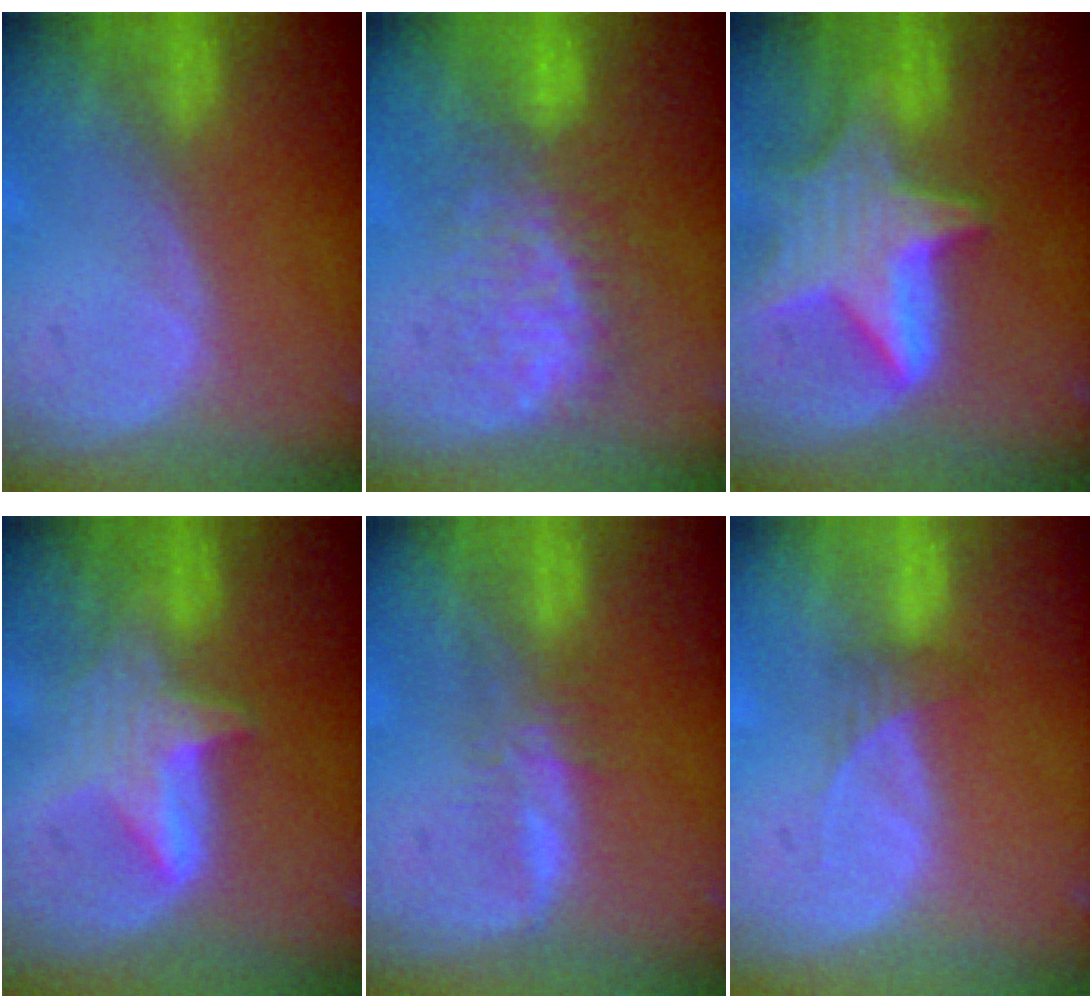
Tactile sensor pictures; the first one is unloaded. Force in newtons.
{"total": 7.4, "press": 7.2, "slide": 1.6}
{"total": 9.5, "press": 9.5, "slide": 0.7}
{"total": 5.6, "press": 5.6, "slide": 0.4}
{"total": 2.8, "press": 2.7, "slide": 0.5}
{"total": 1.8, "press": 1.6, "slide": 0.8}